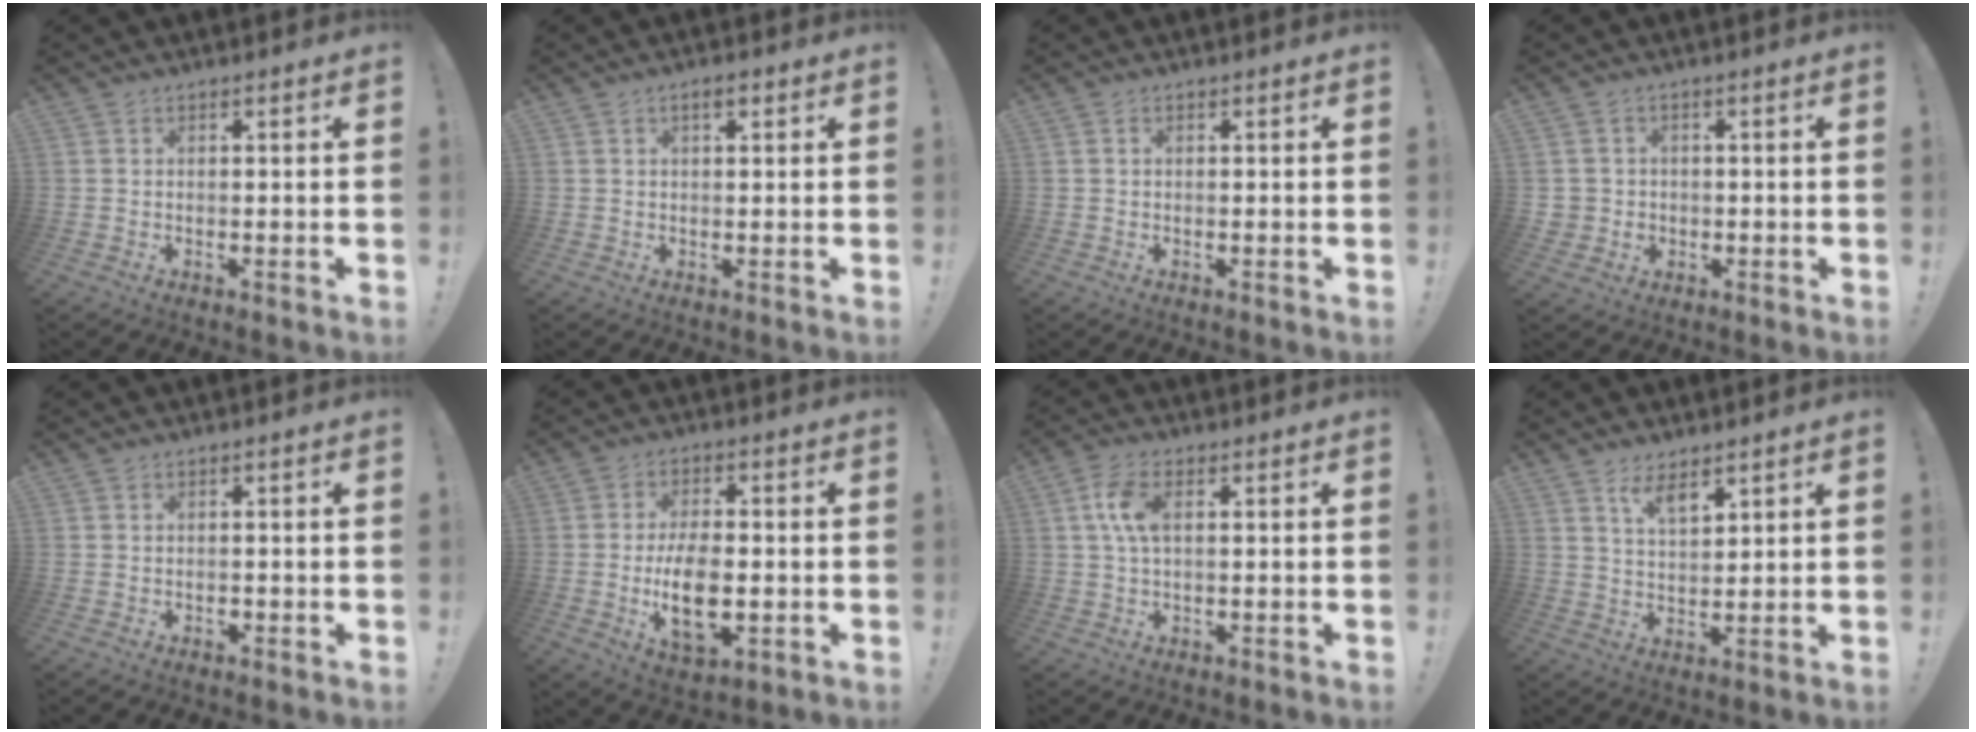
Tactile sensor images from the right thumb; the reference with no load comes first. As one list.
[{"total": 2.4, "force": [1.2, 1.0, 1.8], "torque": [-0.026, -0.001, 0.018]}, {"total": 0.0}, {"total": 3.5, "force": [0.2, 3.4, 0.9], "torque": [-0.016, 0.001, 0.007]}, {"total": 0.6, "force": [-0.4, 0.4, 0.0], "torque": [-0.003, 0.002, -0.007]}, {"total": 12.5, "force": [-2.0, 6.5, 10.4], "torque": [-0.173, -0.005, -0.035]}, {"total": 7.2, "force": [1.3, 3.7, 6.0], "torque": [-0.120, 0.003, 0.022]}, {"total": 6.0, "force": [4.4, 2.1, 3.5], "torque": [-0.065, -0.024, 0.077]}]